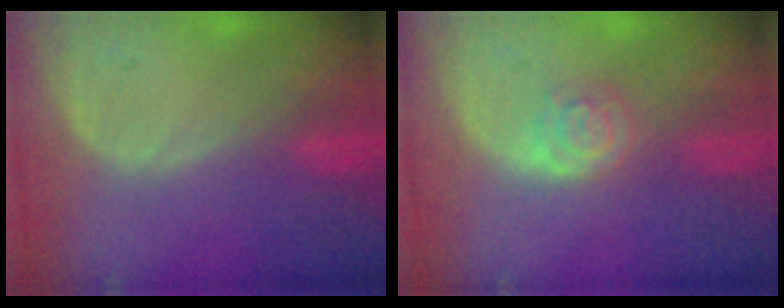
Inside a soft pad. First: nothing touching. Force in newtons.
{"total": 3.7, "press": 3.6, "slide": 1.0}